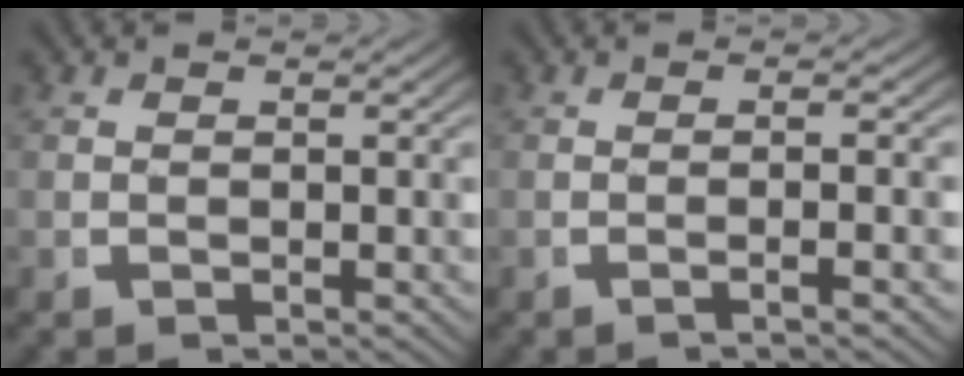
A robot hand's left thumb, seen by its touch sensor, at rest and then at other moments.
{"total": 2.3, "force": [-0.8, -0.2, 2.2], "torque": [-0.041, 0.008, -0.015]}